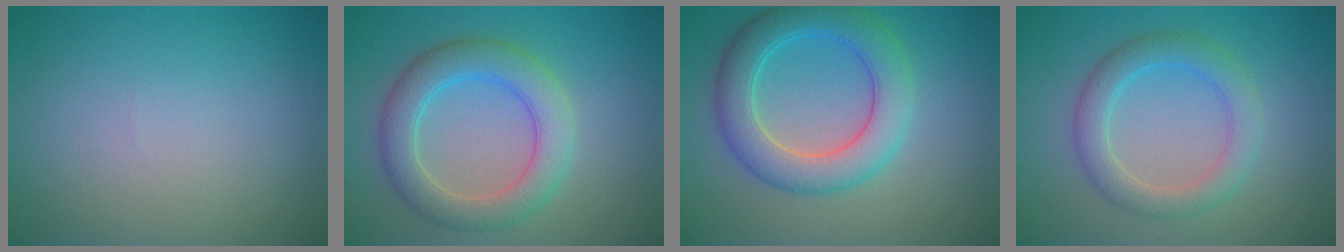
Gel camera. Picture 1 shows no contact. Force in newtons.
{"total": 5.3, "press": 5.2, "slide": 0.3}
{"total": 6.1, "press": 6.1, "slide": 0.2}
{"total": 3.7, "press": 3.7, "slide": 0.3}